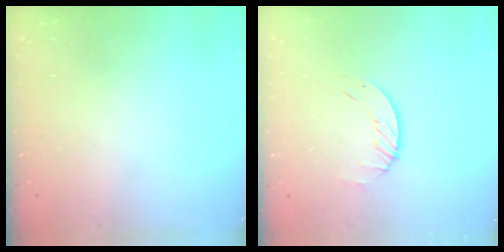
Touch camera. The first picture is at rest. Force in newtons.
{"total": 2.3, "press": 2.3, "slide": 0.3}